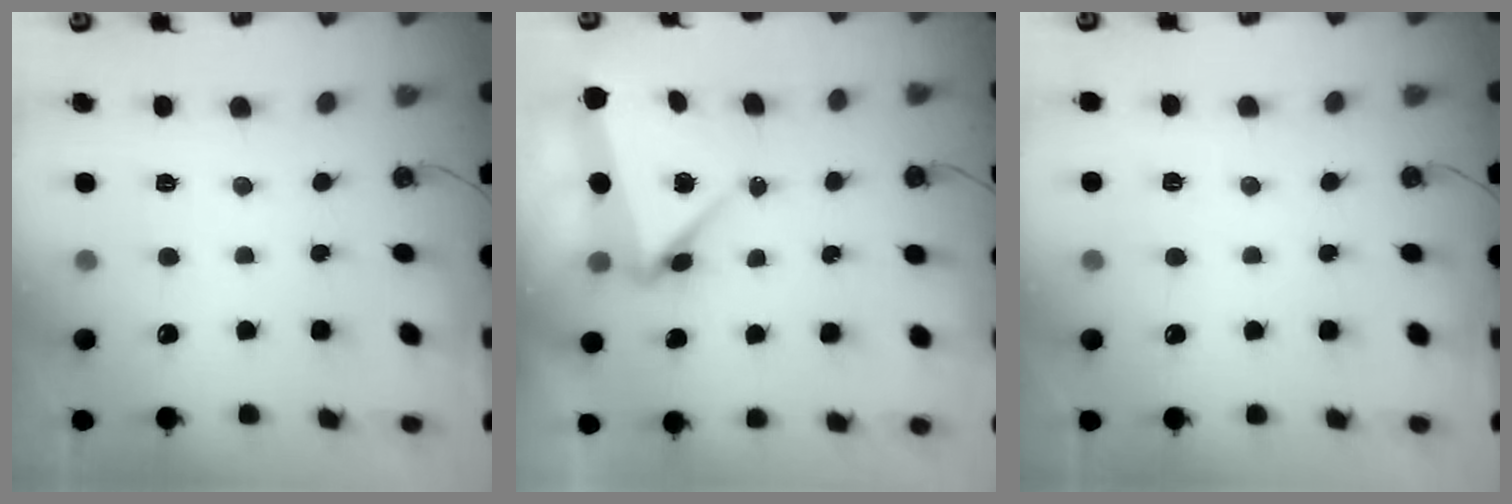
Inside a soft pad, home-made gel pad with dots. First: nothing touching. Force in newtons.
{"total": 6.2, "press": 5.1, "slide": 3.6}
{"total": 4.8, "press": 4.1, "slide": 2.4}